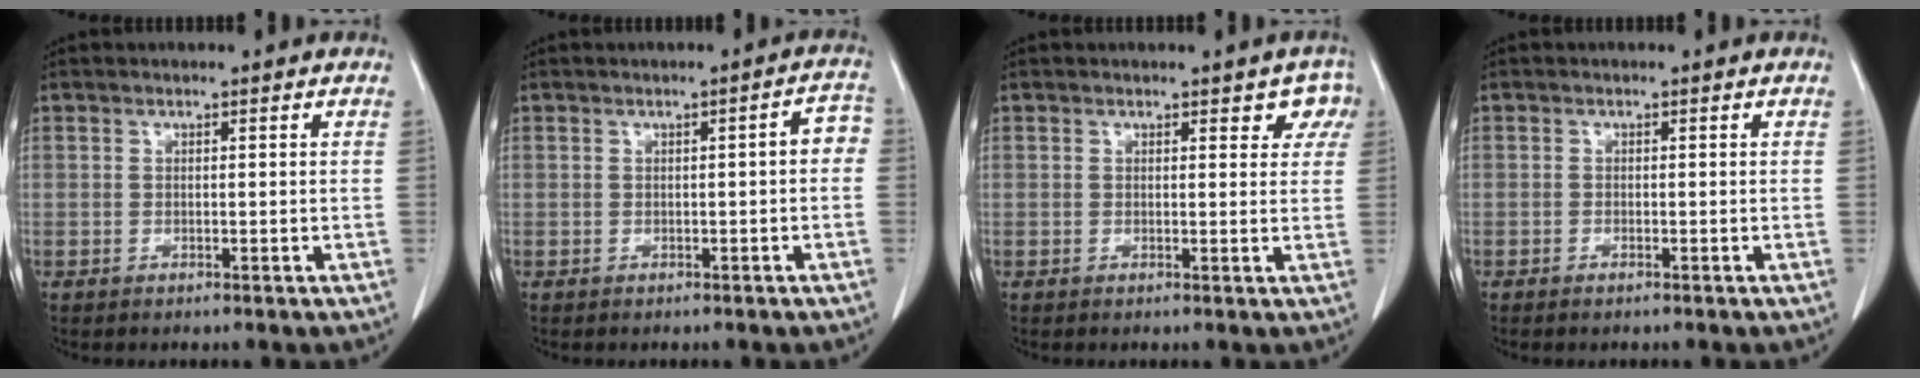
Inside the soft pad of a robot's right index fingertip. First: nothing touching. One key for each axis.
{"total": 3.0, "fx": -0.2, "fy": 0.7, "fz": 2.9, "tx": -0.031, "ty": 0.012, "tz": -0.006}
{"total": 3.4, "fx": 2.1, "fy": 1.8, "fz": 2.0, "tx": -0.003, "ty": 0.005, "tz": 0.014}
{"total": 0.6, "fx": -0.5, "fy": 0.1, "fz": 0.4, "tx": -0.009, "ty": -0.001, "tz": -0.004}